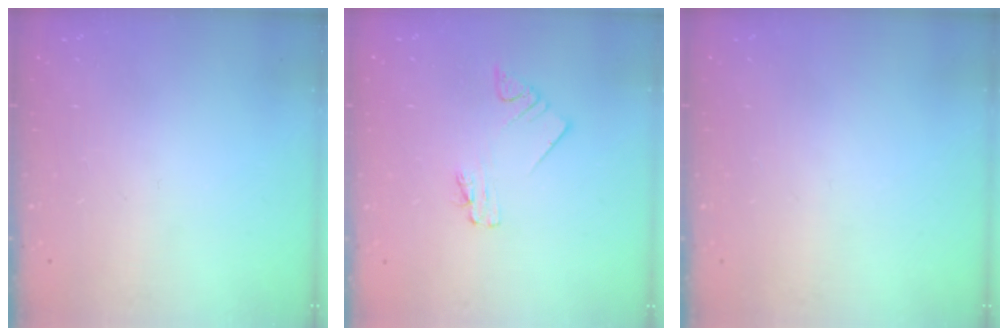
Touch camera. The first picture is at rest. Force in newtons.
{"total": 2.0, "press": 2.0, "slide": 0.3}
{"total": 0.0}